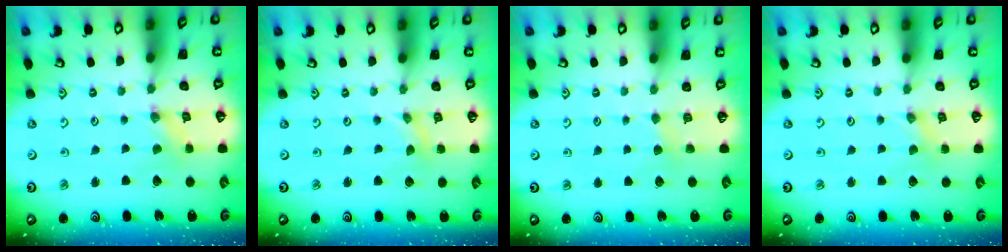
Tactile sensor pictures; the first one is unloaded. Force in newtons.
{"total": 0.0}
{"total": 2.3, "press": 2.2, "slide": 0.3}
{"total": 0.0}